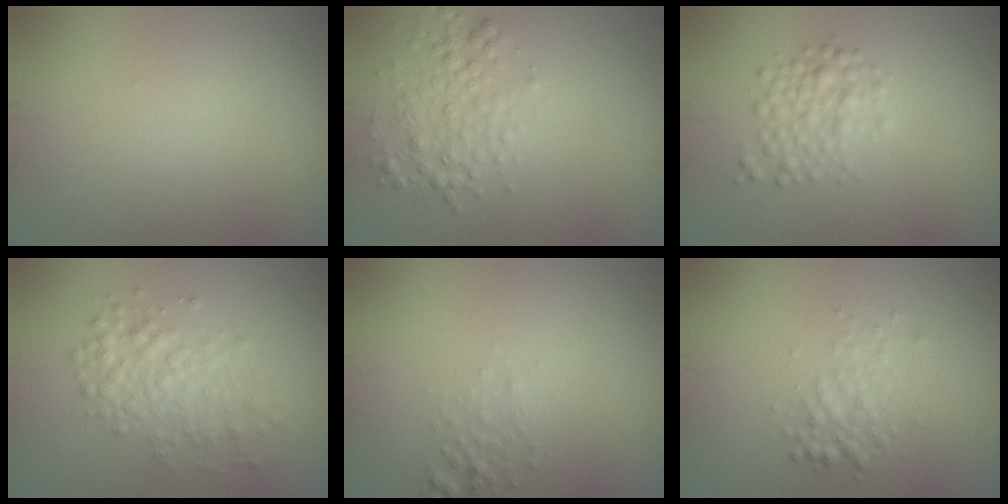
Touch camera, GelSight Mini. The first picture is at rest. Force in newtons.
{"total": 2.9, "press": 2.9, "slide": 0.1}
{"total": 2.5, "press": 2.5, "slide": 0.1}
{"total": 3.2, "press": 3.2, "slide": 0.1}
{"total": 0.9, "press": 0.9, "slide": 0.1}
{"total": 2.1, "press": 2.1, "slide": 0.0}